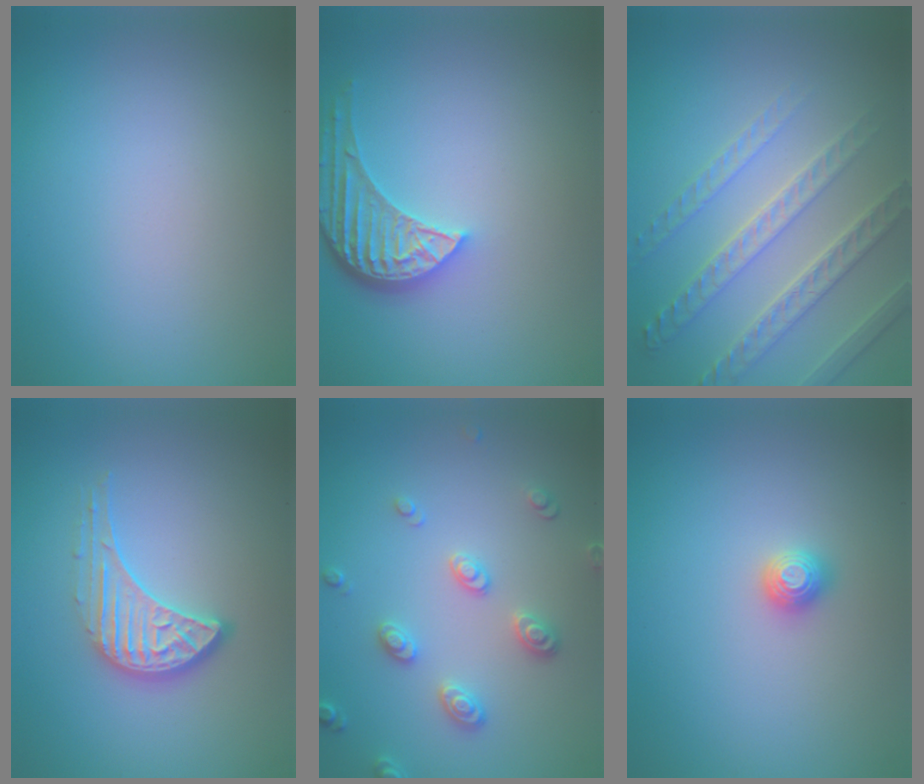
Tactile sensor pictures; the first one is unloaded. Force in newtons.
{"total": 4.5, "press": 3.6, "slide": 2.8}
{"total": 4.1, "press": 4.1, "slide": 0.2}
{"total": 3.3, "press": 2.9, "slide": 1.6}
{"total": 2.9, "press": 2.7, "slide": 1.1}
{"total": 1.1, "press": 1.1, "slide": 0.2}